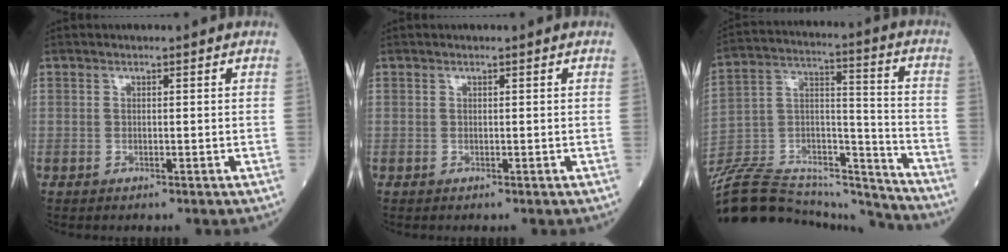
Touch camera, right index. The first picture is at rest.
{"total": 0.0}
{"total": 25.4, "force": [-23.9, 4.4, 7.3], "torque": [-0.160, 0.028, -0.387]}